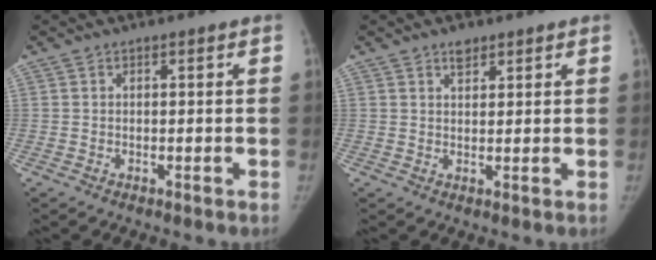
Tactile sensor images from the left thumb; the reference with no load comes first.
{"total": 2.4, "force": [1.8, 1.3, 1.1], "torque": [-0.007, -0.011, 0.028]}